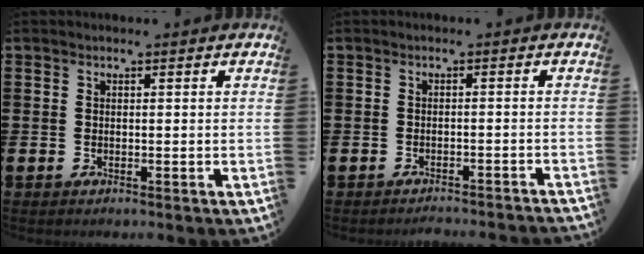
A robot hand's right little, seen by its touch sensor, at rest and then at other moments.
{"total": 1.2, "force": [-1.2, -0.2, 0.0], "torque": [0.000, 0.005, -0.026]}